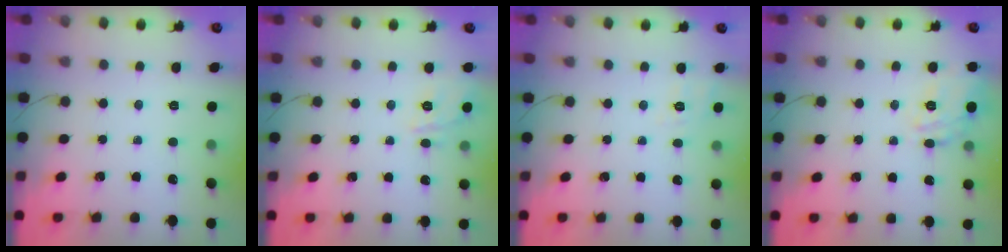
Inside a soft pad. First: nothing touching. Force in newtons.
{"total": 11.6, "press": 11.6, "slide": 1.0}
{"total": 3.8, "press": 3.3, "slide": 2.0}
{"total": 15.9, "press": 15.9, "slide": 0.7}